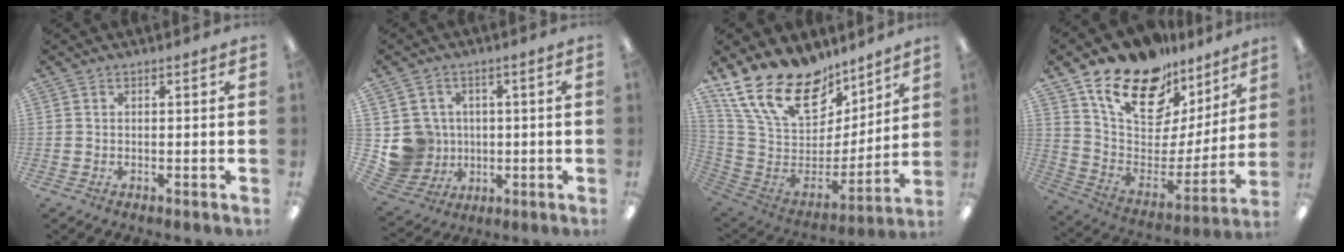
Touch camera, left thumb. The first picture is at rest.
{"total": 8.7, "force": [0.0, 8.6, 1.2], "torque": [-0.051, 0.003, 0.013]}
{"total": 21.9, "force": [16.0, 10.9, 10.3], "torque": [-0.197, -0.107, 0.298]}
{"total": 20.2, "force": [14.5, 10.2, 9.6], "torque": [-0.171, -0.100, 0.260]}